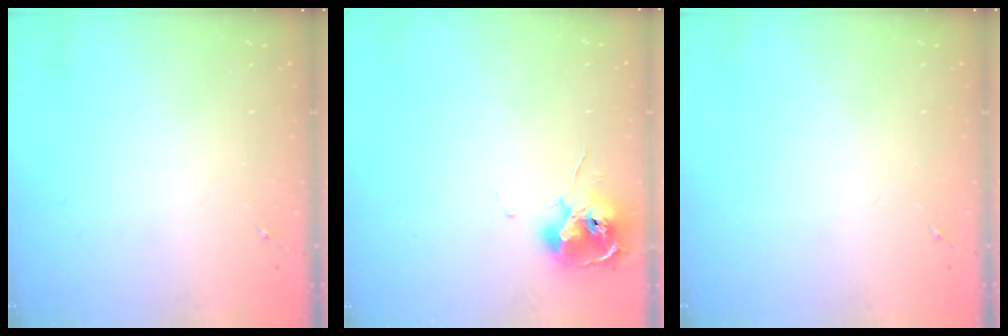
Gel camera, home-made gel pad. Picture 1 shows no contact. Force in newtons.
{"total": 10.4, "press": 10.3, "slide": 0.7}
{"total": 0.0}